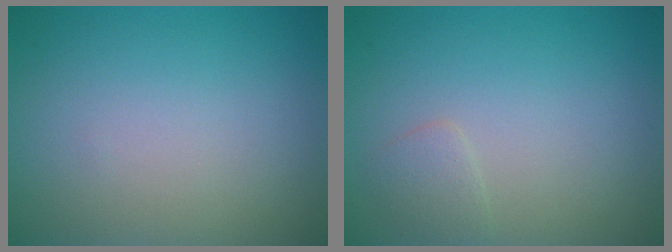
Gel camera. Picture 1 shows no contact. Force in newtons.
{"total": 1.2, "press": 1.2, "slide": 0.1}